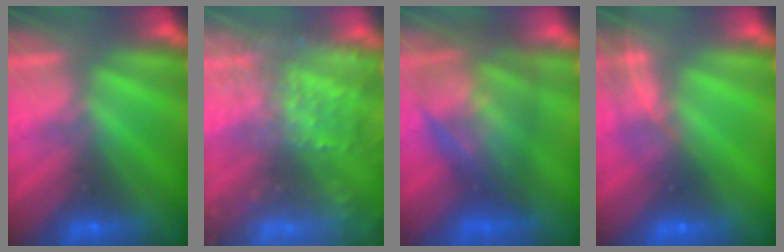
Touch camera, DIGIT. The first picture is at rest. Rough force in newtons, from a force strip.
{"total": 5.8}
{"total": 5.8}
{"total": 1.6}